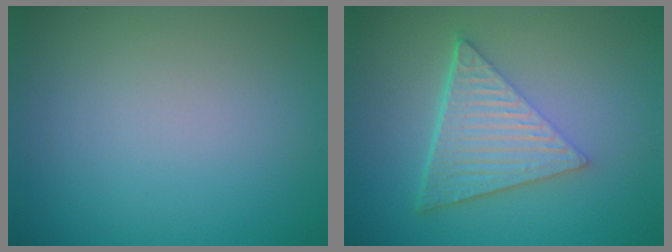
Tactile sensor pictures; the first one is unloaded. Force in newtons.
{"total": 6.7, "press": 4.4, "slide": 5.0}